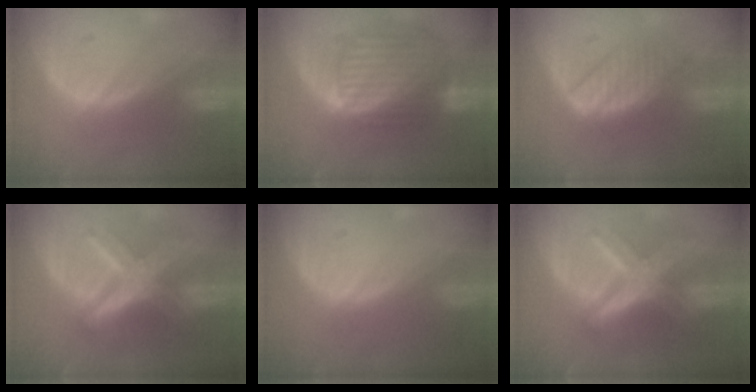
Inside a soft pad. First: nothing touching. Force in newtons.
{"total": 10.3, "press": 8.7, "slide": 5.6}
{"total": 5.9, "press": 5.7, "slide": 1.4}
{"total": 8.6, "press": 8.6, "slide": 0.7}
{"total": 0.0}
{"total": 8.6, "press": 8.6, "slide": 0.7}